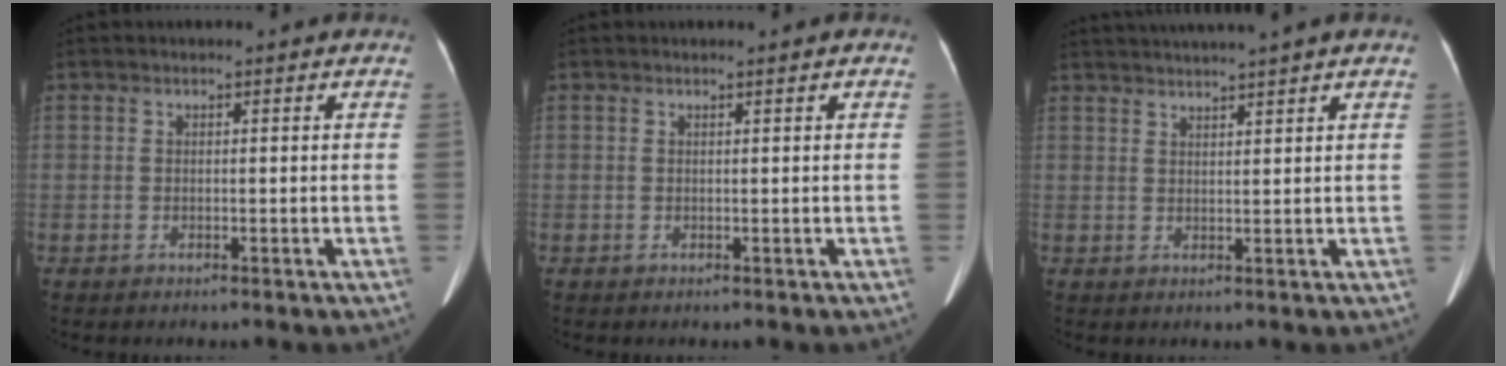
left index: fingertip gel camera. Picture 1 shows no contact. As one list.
[{"total": 0.0}, {"total": 6.7, "force": [6.0, -1.3, 2.8], "torque": [-0.042, 0.023, 0.087]}]